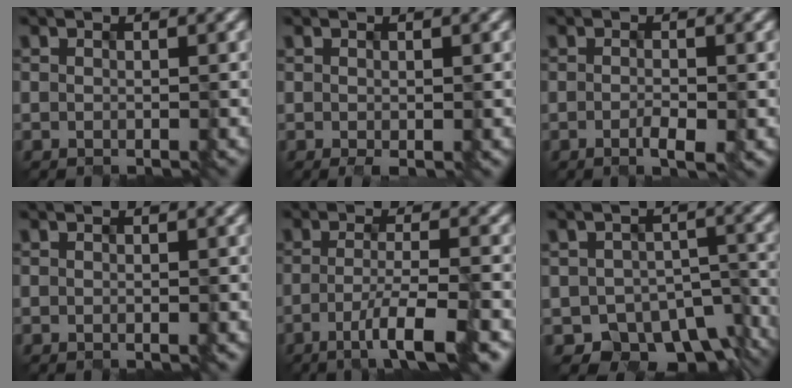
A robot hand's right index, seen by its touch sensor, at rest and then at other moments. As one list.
[{"total": 0.8, "force": [-0.1, 0.0, 0.7], "torque": [-0.014, -0.004, 0.004]}, {"total": 1.8, "force": [-0.8, 0.4, 1.6], "torque": [-0.032, -0.005, -0.009]}, {"total": 0.0}, {"total": 4.9, "force": [-2.3, 0.7, 4.2], "torque": [-0.070, -0.006, -0.040]}, {"total": 7.6, "force": [-4.7, 4.9, 3.3], "torque": [-0.047, -0.032, -0.054]}]